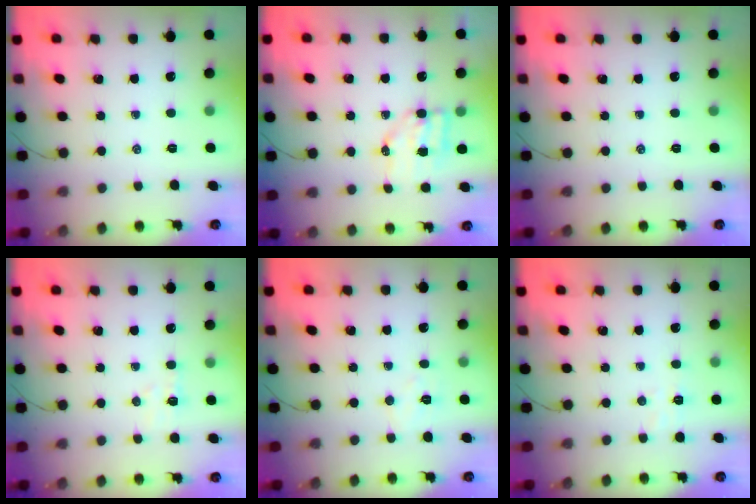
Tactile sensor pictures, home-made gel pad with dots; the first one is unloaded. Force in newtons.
{"total": 6.4, "press": 6.3, "slide": 0.8}
{"total": 0.0}
{"total": 5.0, "press": 4.8, "slide": 1.3}
{"total": 4.5, "press": 4.4, "slide": 0.8}
{"total": 4.7, "press": 4.6, "slide": 1.0}